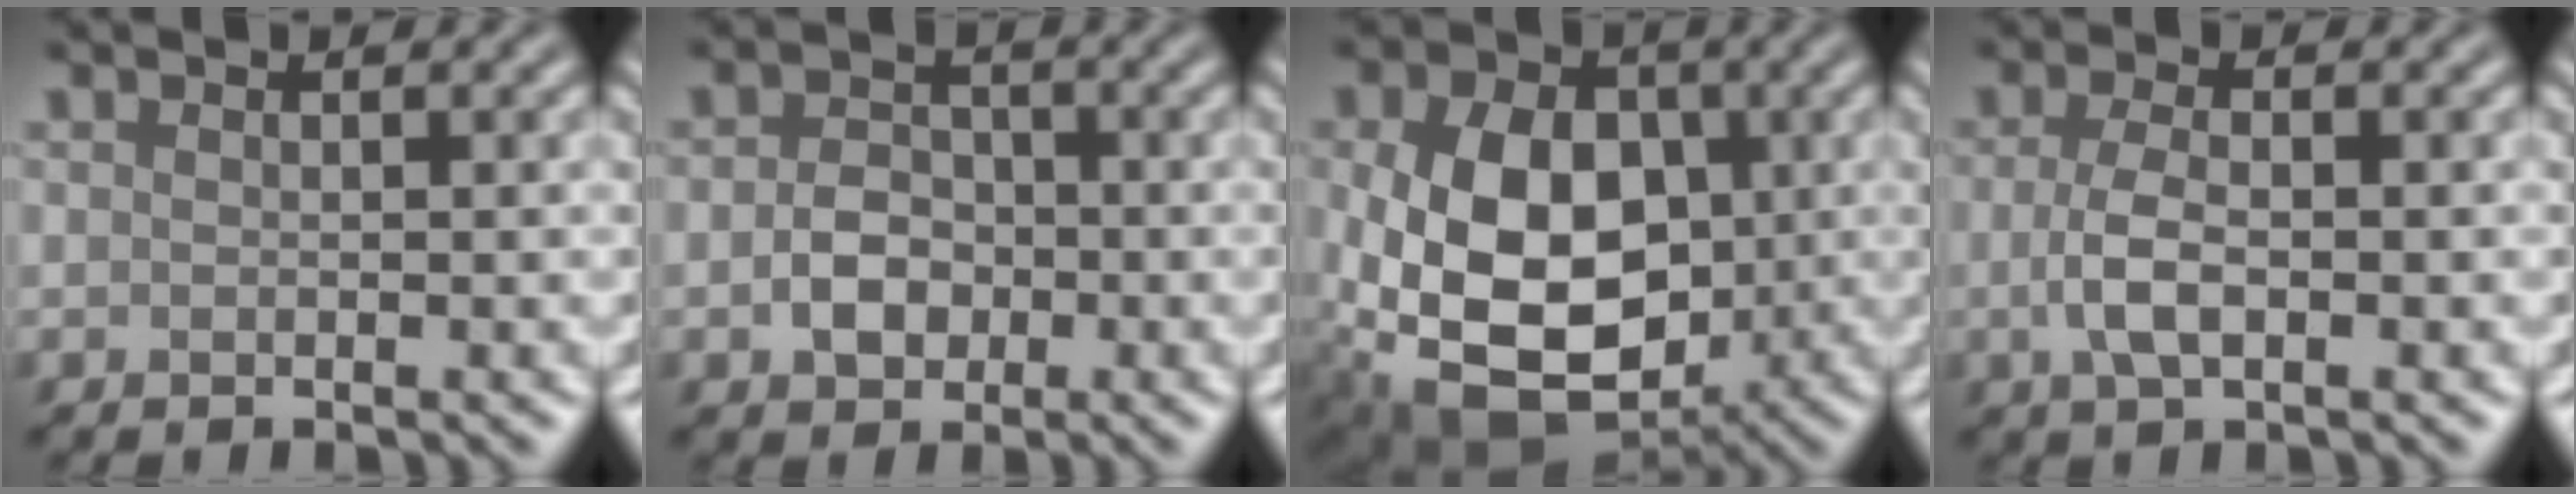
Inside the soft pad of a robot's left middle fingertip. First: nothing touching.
{"total": 2.8, "force": [-0.8, 2.2, 1.6], "torque": [-0.027, 0.001, -0.019]}
{"total": 14.4, "force": [-0.8, 10.5, 9.9], "torque": [-0.171, -0.024, -0.010]}
{"total": 2.9, "force": [-0.4, 1.1, 2.6], "torque": [-0.059, -0.001, -0.010]}